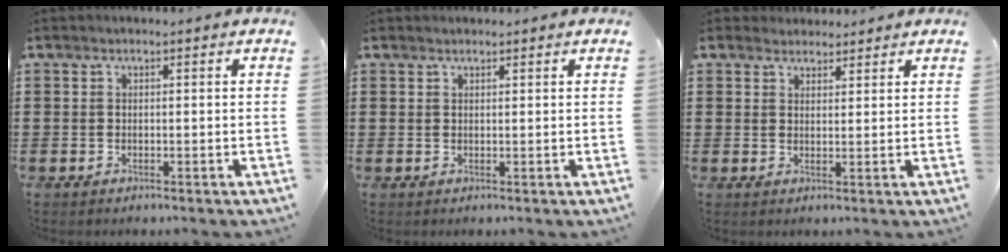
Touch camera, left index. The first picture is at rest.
{"total": 0.7, "force": [0.7, 0.2, 0.1], "torque": [-0.003, 0.000, 0.014]}
{"total": 2.5, "force": [2.3, 1.0, -0.1], "torque": [-0.006, 0.002, 0.044]}